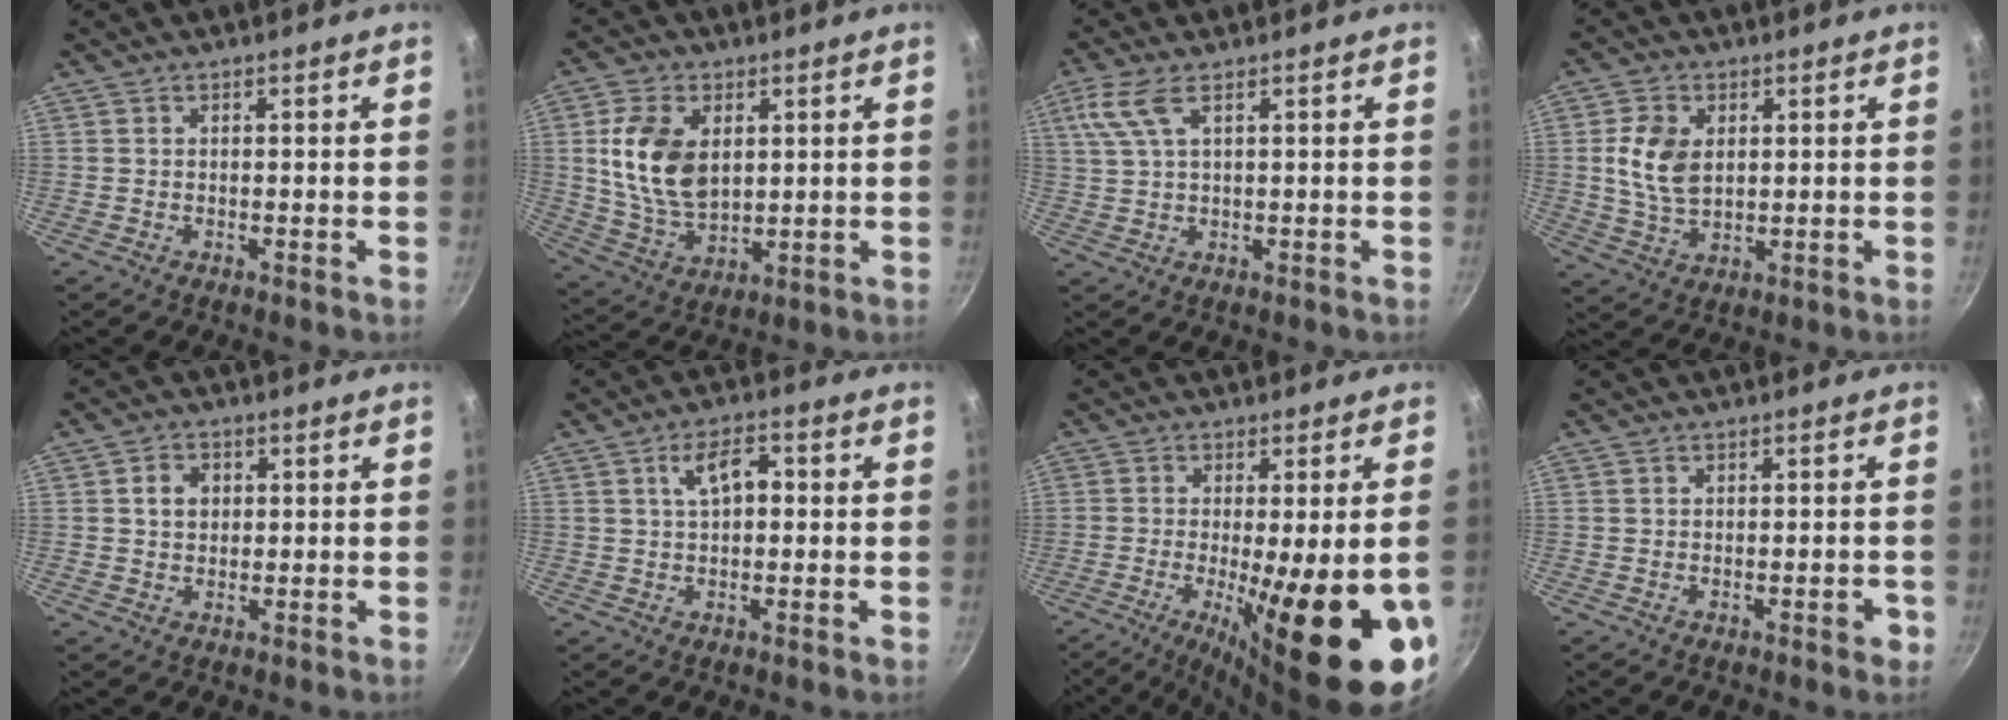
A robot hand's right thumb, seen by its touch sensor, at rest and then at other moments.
{"total": 13.5, "force": [2.8, 8.6, 10.0], "torque": [-0.173, -0.019, 0.063]}
{"total": 6.1, "force": [2.6, 2.2, 5.0], "torque": [-0.117, 0.008, 0.058]}
{"total": 8.6, "force": [1.6, 5.7, 6.3], "torque": [-0.110, -0.009, 0.033]}
{"total": 4.0, "force": [0.8, 3.3, 2.2], "torque": [-0.019, 0.005, 0.011]}
{"total": 5.9, "force": [1.2, 3.1, 5.0], "torque": [-0.074, 0.016, 0.017]}
{"total": 22.7, "force": [-5.7, 5.2, 21.4], "torque": [-0.296, -0.025, -0.069]}
{"total": 2.2, "force": [-0.8, 0.8, 1.9], "torque": [-0.014, 0.006, -0.012]}